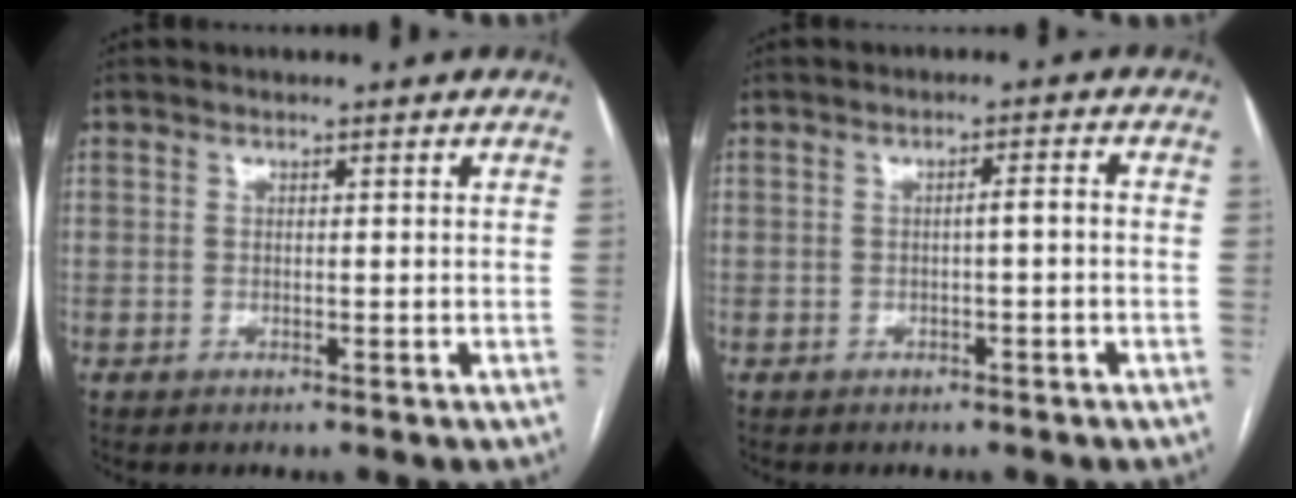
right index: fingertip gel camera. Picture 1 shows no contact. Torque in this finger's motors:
{"motor_torque": [0.26, -0.11, 0.16, 0.05]}